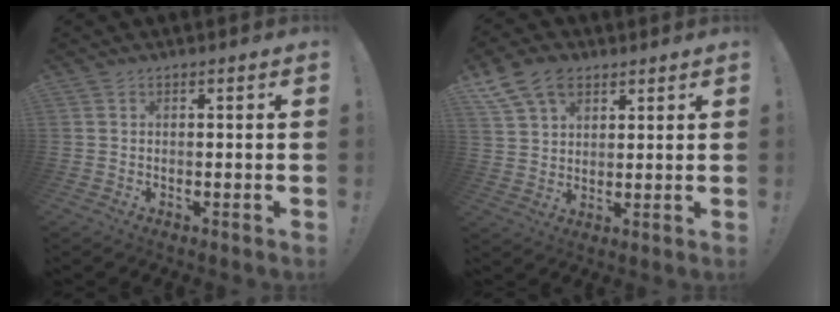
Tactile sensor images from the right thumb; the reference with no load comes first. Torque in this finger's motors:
{"motor_torque": [1.52, 2.06, 0.66, 0.63, 0.33]}